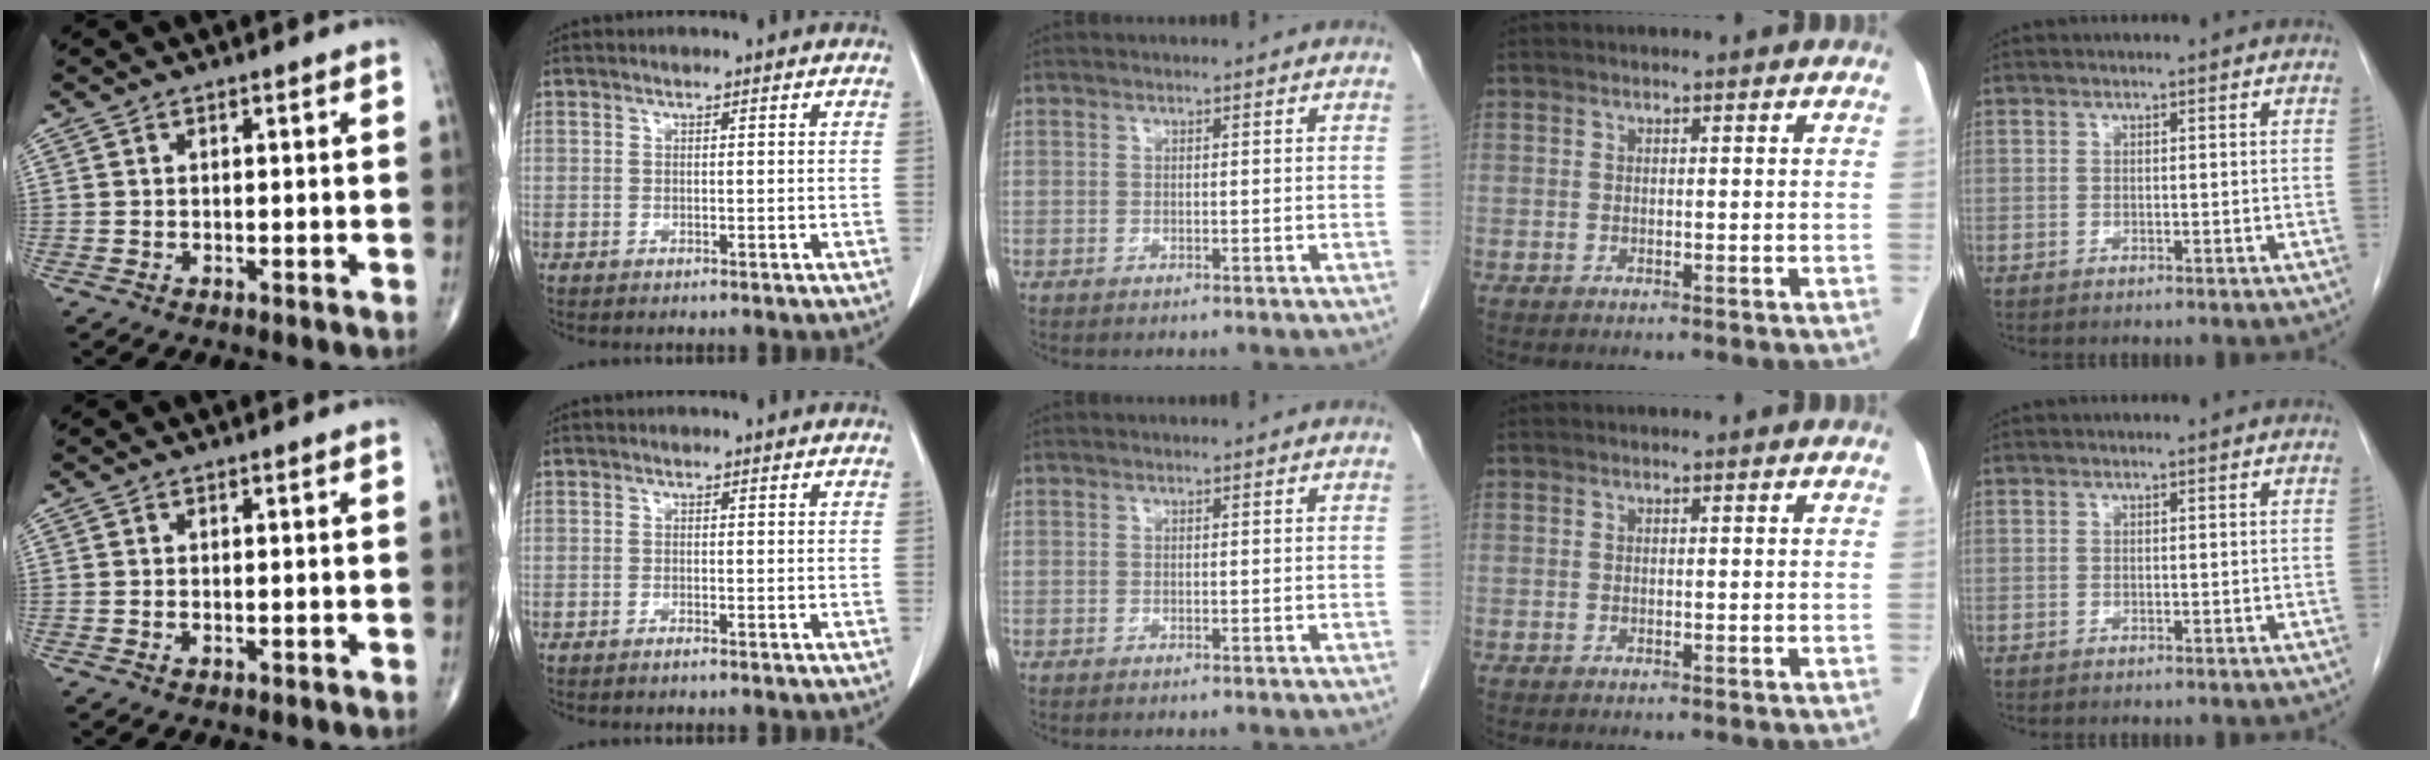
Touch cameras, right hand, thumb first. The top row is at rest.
{"thumb": {"total": 0.6, "force": [-0.2, 0.3, 0.5], "torque": [-0.011, 0.002, -0.001]}, "index": {"total": 0.6, "force": [-0.5, 0.0, 0.3], "torque": [-0.009, -0.002, -0.008]}}